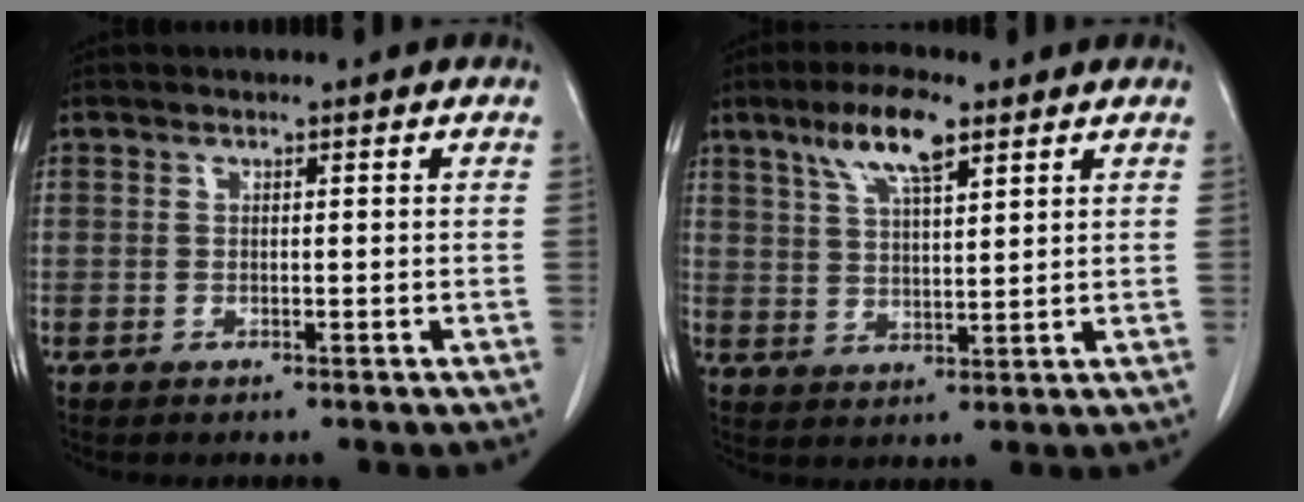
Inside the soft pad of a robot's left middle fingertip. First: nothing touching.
{"total": 8.1, "force": [5.0, 1.8, 6.1], "torque": [-0.124, 0.009, 0.095]}